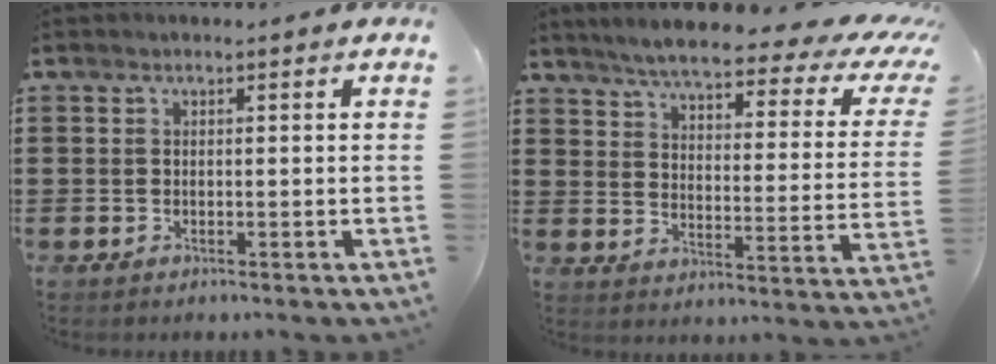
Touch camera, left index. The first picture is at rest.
{"total": 6.1, "force": [4.8, 0.7, 3.7], "torque": [-0.086, -0.033, 0.077]}